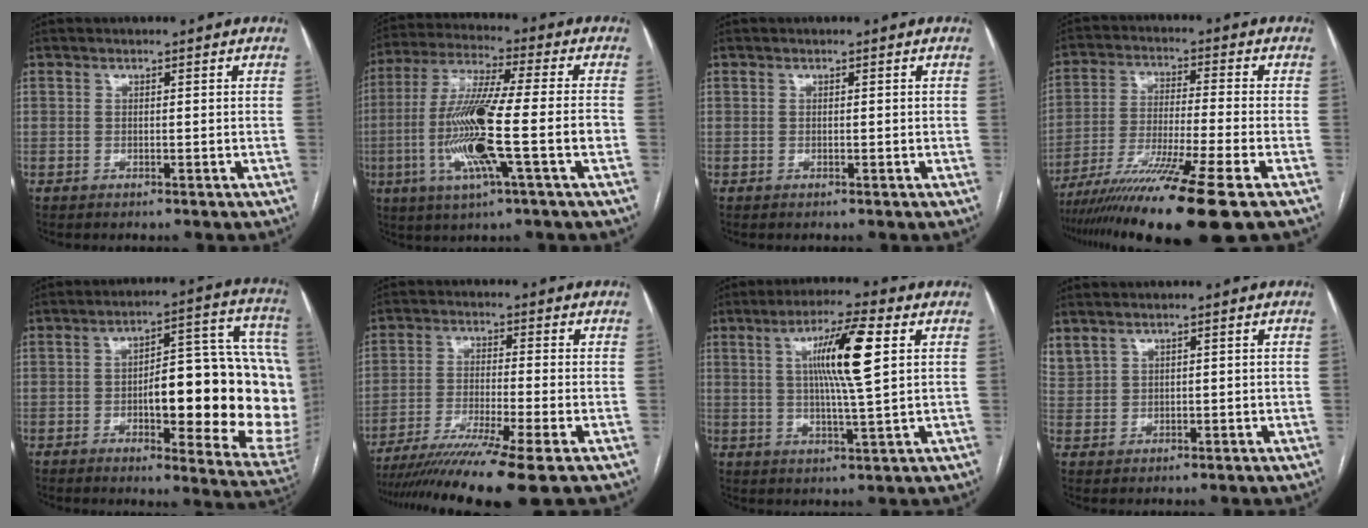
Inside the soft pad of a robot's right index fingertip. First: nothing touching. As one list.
[{"total": 15.8, "force": [-3.7, 0.4, 15.4], "torque": [-0.304, -0.009, -0.071]}, {"total": 0.0}, {"total": 16.2, "force": [-11.2, -1.6, 11.6], "torque": [-0.202, -0.044, -0.193]}, {"total": 24.9, "force": [-1.8, 6.7, 23.9], "torque": [-0.224, 0.037, -0.007]}, {"total": 13.7, "force": [-10.2, -1.7, 8.9], "torque": [-0.155, -0.039, -0.166]}, {"total": 10.6, "force": [2.8, 0.0, 10.2], "torque": [-0.180, 0.004, 0.047]}, {"total": 3.6, "force": [2.8, 1.9, 1.3], "torque": [-0.033, 0.014, 0.072]}]